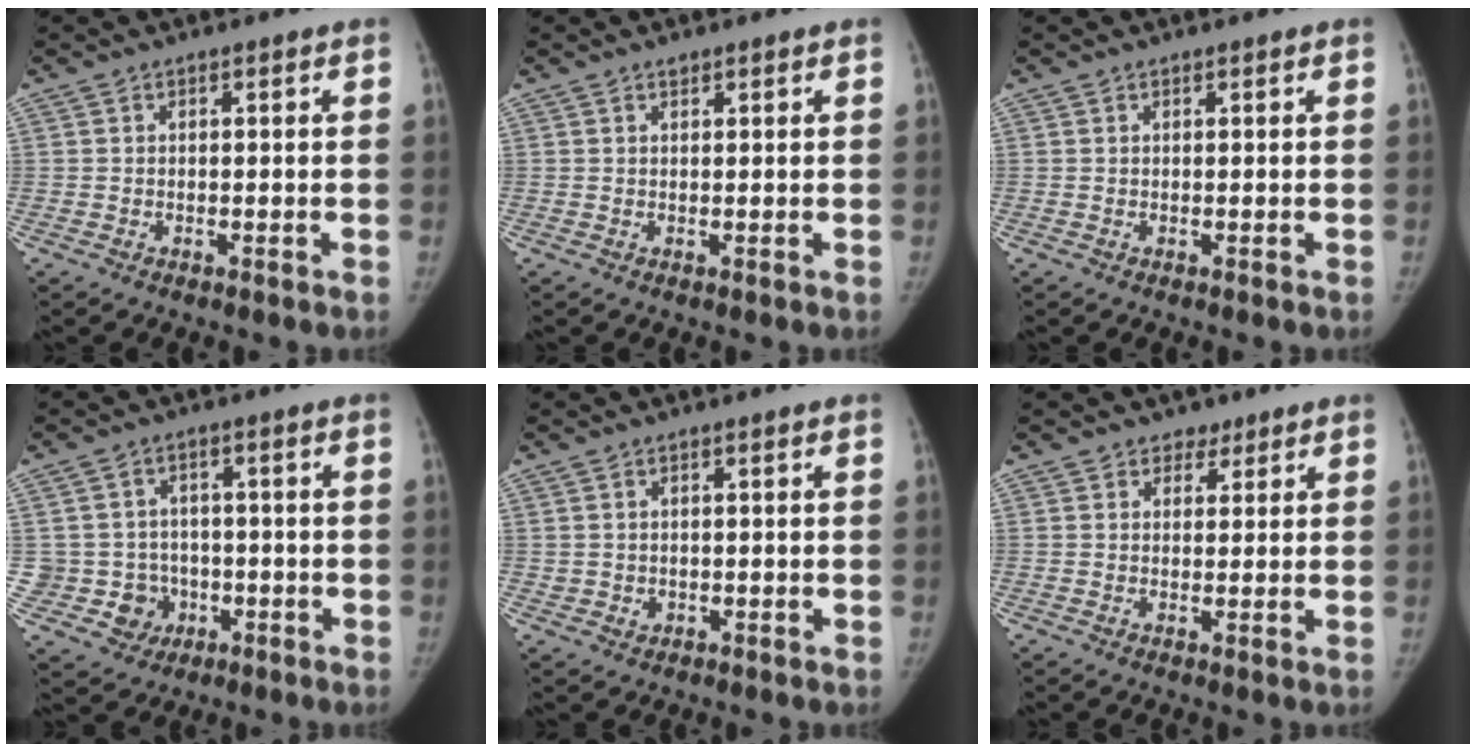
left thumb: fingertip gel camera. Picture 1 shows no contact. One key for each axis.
{"total": 0.8, "fx": 0.6, "fy": 0.4, "fz": 0.3, "tx": -0.002, "ty": -0.004, "tz": 0.009}
{"total": 0.0}
{"total": 7.3, "fx": -1.2, "fy": 7.1, "fz": 1.0, "tx": 0.013, "ty": 0.015, "tz": -0.011}
{"total": 1.6, "fx": 0.1, "fy": 1.5, "fz": 0.4, "tx": -0.005, "ty": 0.000, "tz": 0.009}
{"total": 2.6, "fx": 1.7, "fy": 1.9, "fz": 0.2, "tx": 0.019, "ty": -0.008, "tz": 0.018}